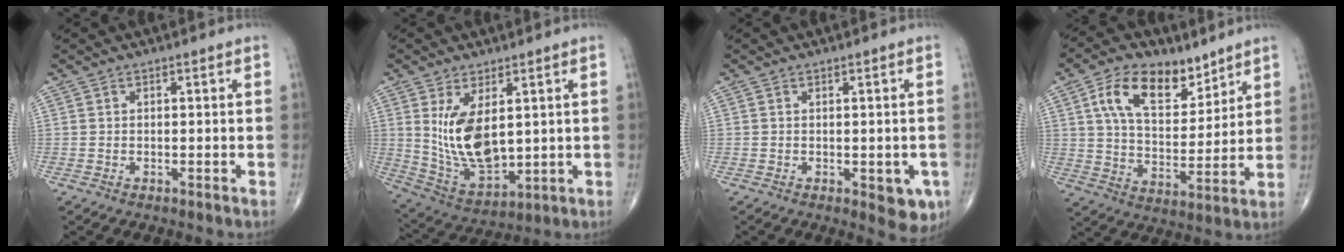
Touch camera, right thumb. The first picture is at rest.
{"total": 12.7, "force": [2.6, 6.7, 10.6], "torque": [-0.181, -0.023, 0.072]}
{"total": 5.1, "force": [-1.5, 2.4, 4.2], "torque": [-0.029, -0.005, -0.013]}
{"total": 14.6, "force": [7.9, 8.3, 9.1], "torque": [-0.126, -0.036, 0.145]}